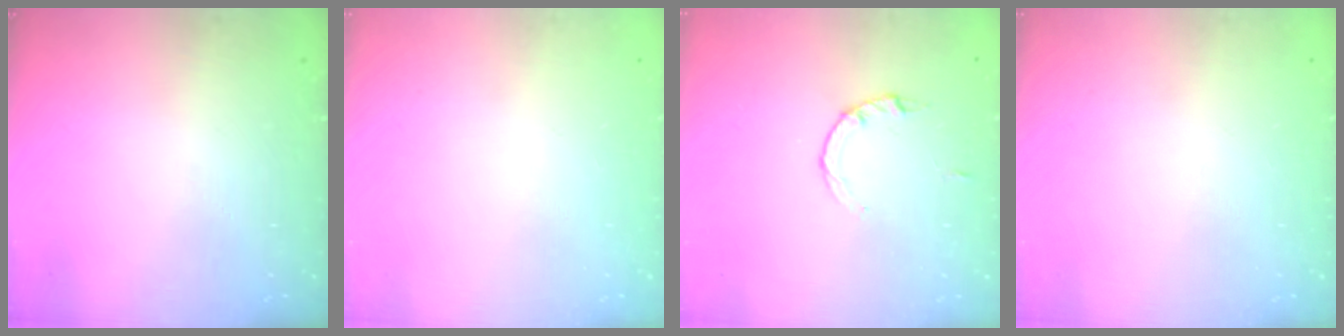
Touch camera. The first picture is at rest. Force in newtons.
{"total": 0.0}
{"total": 2.2, "press": 2.1, "slide": 0.3}
{"total": 0.0}